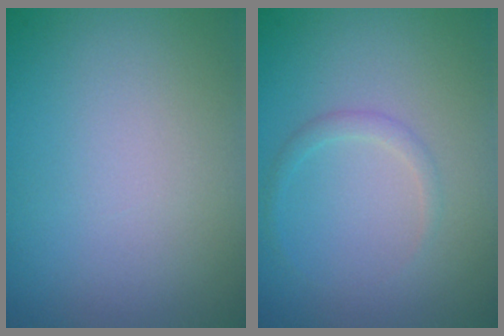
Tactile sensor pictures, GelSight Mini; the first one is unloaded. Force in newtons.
{"total": 1.0, "press": 1.0, "slide": 0.1}